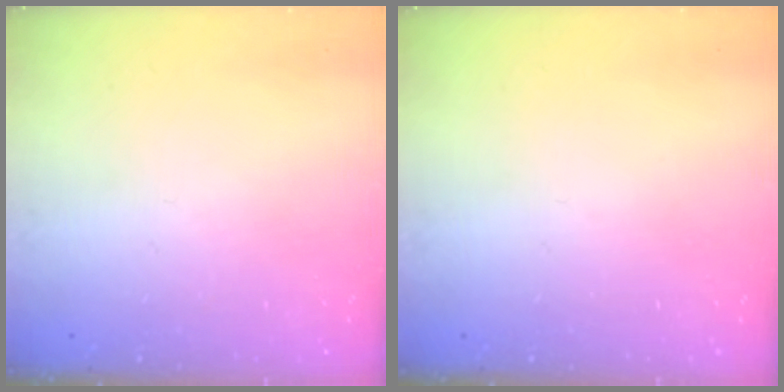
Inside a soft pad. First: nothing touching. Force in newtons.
{"total": 0.0}